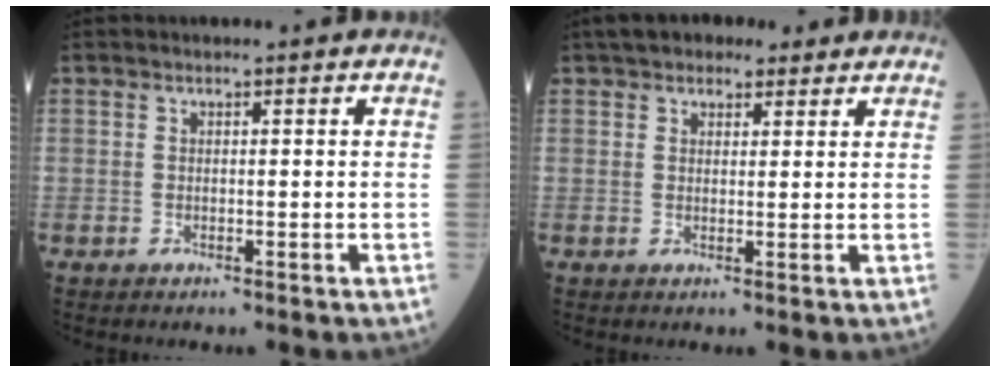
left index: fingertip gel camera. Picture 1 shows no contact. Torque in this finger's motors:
{"motor_torque": [1.07, -1.07, 0.26, 0.06]}